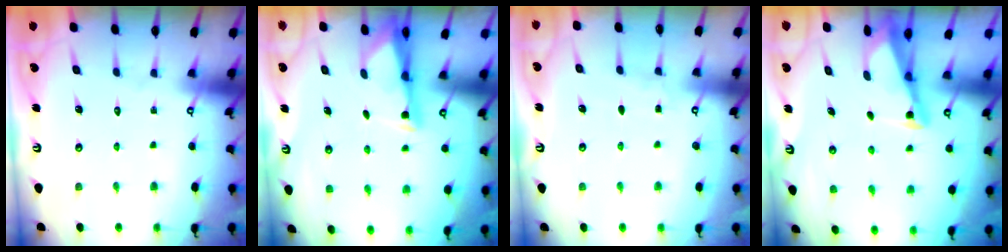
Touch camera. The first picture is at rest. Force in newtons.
{"total": 2.9, "press": 2.9, "slide": 0.4}
{"total": 3.2, "press": 3.1, "slide": 0.3}
{"total": 2.8, "press": 2.8, "slide": 0.3}